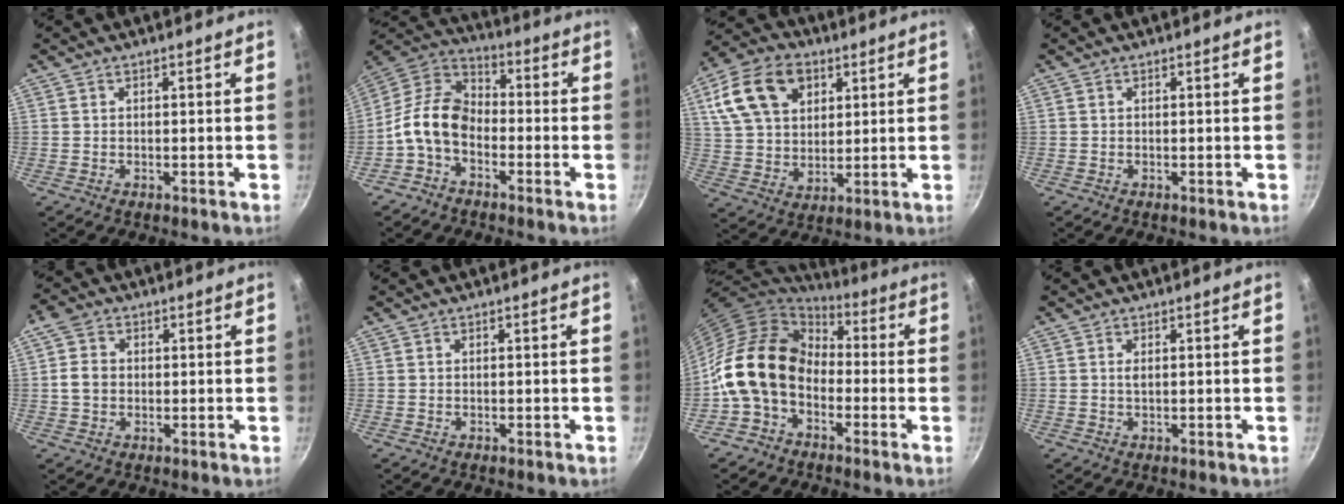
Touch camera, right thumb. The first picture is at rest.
{"total": 10.9, "force": [-3.7, 7.3, 7.2], "torque": [-0.117, 0.052, -0.095]}
{"total": 16.4, "force": [6.6, 11.2, 9.9], "torque": [-0.166, -0.004, 0.118]}
{"total": 0.0}
{"total": 4.9, "force": [0.2, 4.1, 2.8], "torque": [-0.038, 0.006, -0.005]}
{"total": 0.0}
{"total": 15.6, "force": [-2.9, 11.7, 9.8], "torque": [-0.153, 0.047, -0.076]}
{"total": 0.8, "force": [0.2, 0.3, 0.7], "torque": [-0.014, 0.000, 0.004]}